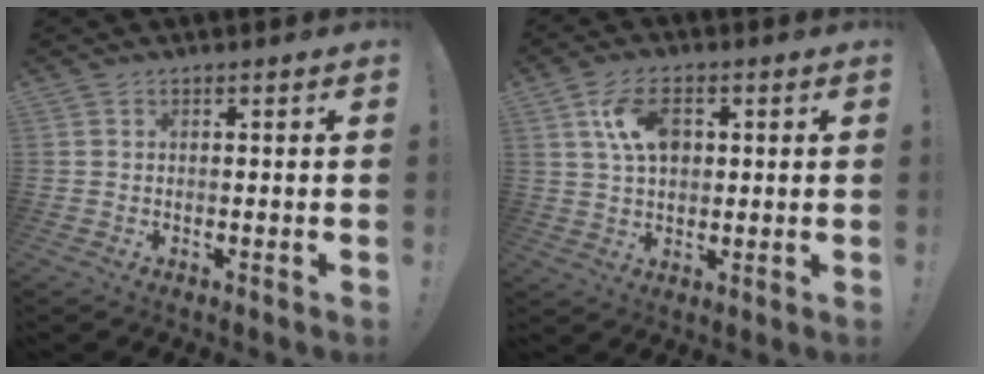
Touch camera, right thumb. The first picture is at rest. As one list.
[{"total": 10.3, "force": [3.0, 6.5, 7.4], "torque": [-0.118, 0.000, 0.054]}]